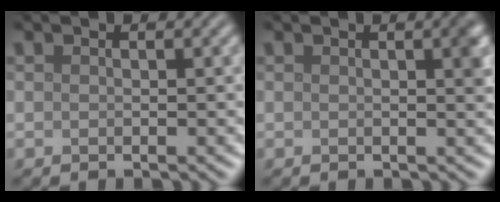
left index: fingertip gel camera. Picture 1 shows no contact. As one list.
[{"total": 1.9, "force": [0.5, 0.5, 1.7], "torque": [-0.016, 0.004, 0.005]}]